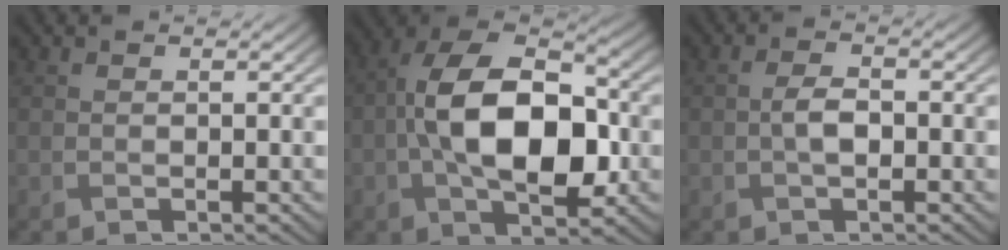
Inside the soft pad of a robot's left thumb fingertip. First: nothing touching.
{"total": 14.1, "force": [-1.5, 7.7, 11.7], "torque": [-0.214, 0.012, -0.037]}
{"total": 2.5, "force": [-0.3, 1.2, 2.1], "torque": [-0.049, 0.003, -0.005]}